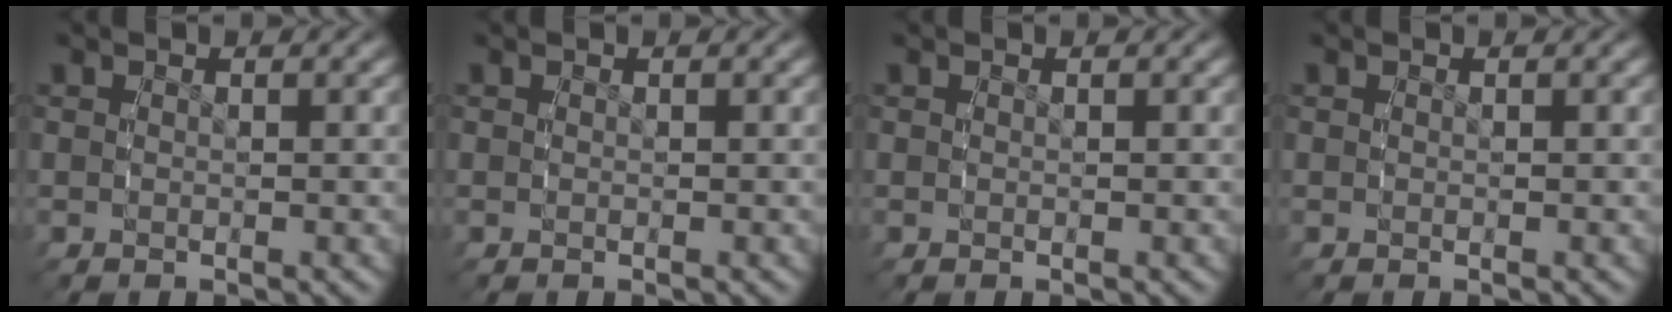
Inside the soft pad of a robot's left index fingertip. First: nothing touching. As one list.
[{"total": 0.0}, {"total": 0.0}, {"total": 0.0}]